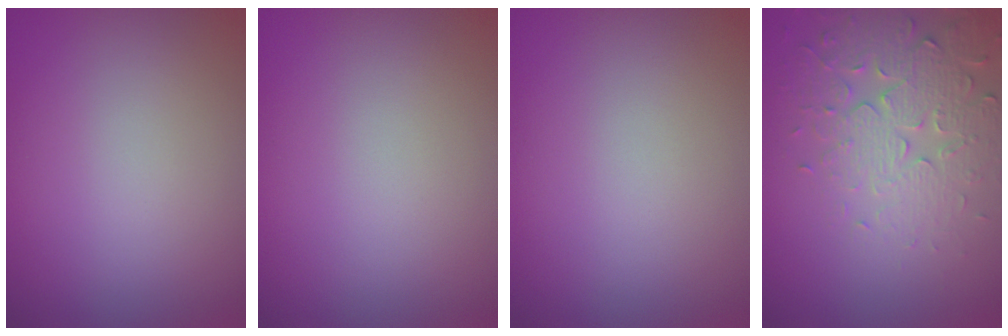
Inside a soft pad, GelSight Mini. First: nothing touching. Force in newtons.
{"total": 0.0}
{"total": 0.0}
{"total": 4.5, "press": 4.5, "slide": 0.4}